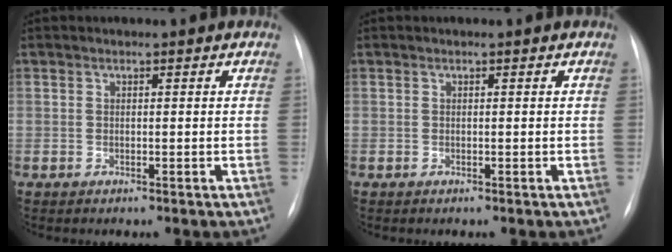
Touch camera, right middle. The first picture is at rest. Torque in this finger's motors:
{"motor_torque": [0.09, -0.16, 0.02, 0.00]}